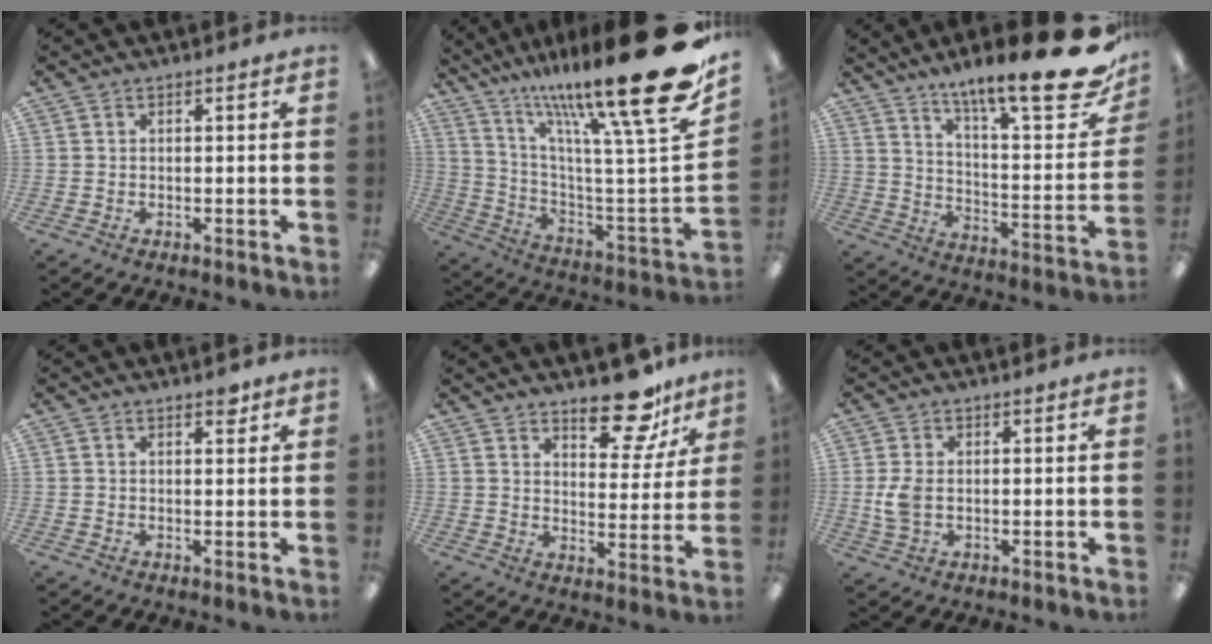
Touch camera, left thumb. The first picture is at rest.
{"total": 26.1, "force": [17.7, 2.6, 19.0], "torque": [-0.271, -0.140, 0.278]}
{"total": 20.2, "force": [15.3, 3.2, 12.8], "torque": [-0.187, -0.115, 0.243]}
{"total": 2.2, "force": [1.6, 1.2, 1.1], "torque": [0.001, -0.008, 0.024]}
{"total": 13.4, "force": [10.4, 5.7, 6.3], "torque": [-0.066, -0.072, 0.180]}
{"total": 5.4, "force": [-0.1, 3.5, 4.1], "torque": [-0.085, -0.002, -0.005]}